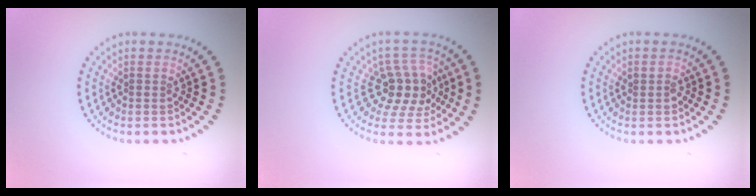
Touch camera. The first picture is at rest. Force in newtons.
{"total": 4.0, "press": 3.6, "slide": 1.8}
{"total": 0.8, "press": 0.7, "slide": 0.2}